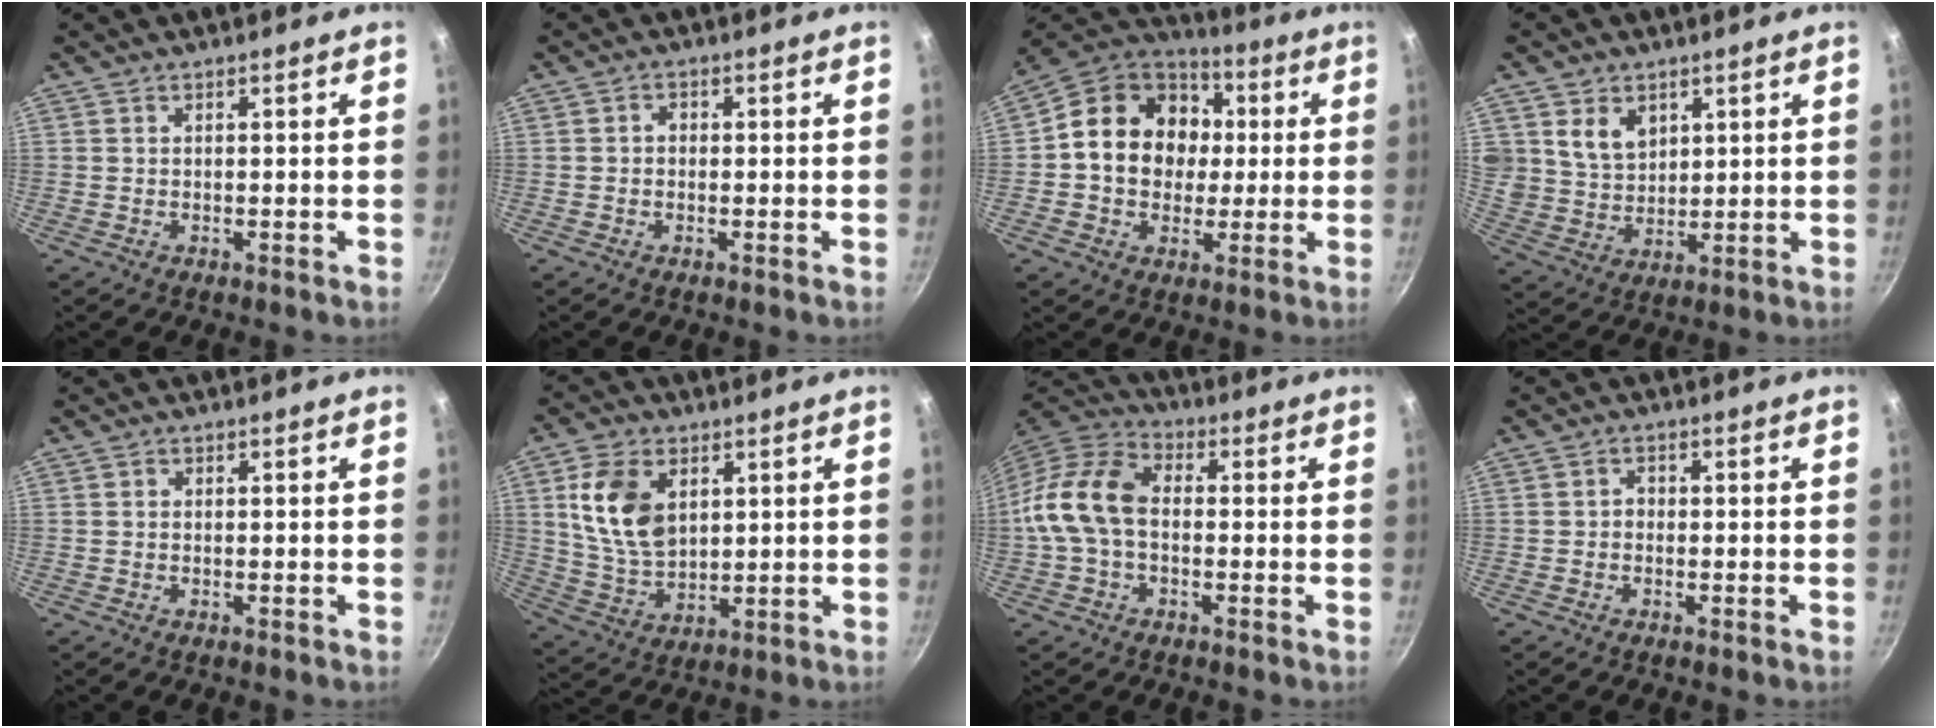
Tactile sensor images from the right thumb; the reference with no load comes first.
{"total": 1.8, "force": [0.0, 1.5, 1.0], "torque": [-0.011, 0.006, -0.004]}
{"total": 18.3, "force": [1.7, 15.0, 10.3], "torque": [-0.143, 0.025, 0.017]}
{"total": 8.2, "force": [3.4, 6.3, 3.8], "torque": [-0.051, -0.020, 0.072]}
{"total": 0.6, "force": [0.0, 0.5, 0.3], "torque": [-0.002, 0.004, 0.000]}
{"total": 12.8, "force": [3.6, 8.5, 8.8], "torque": [-0.146, -0.021, 0.079]}
{"total": 12.7, "force": [-0.8, 8.4, 9.5], "torque": [-0.168, 0.038, -0.034]}
{"total": 1.2, "force": [-0.4, 1.0, 0.6], "torque": [-0.007, 0.008, -0.009]}